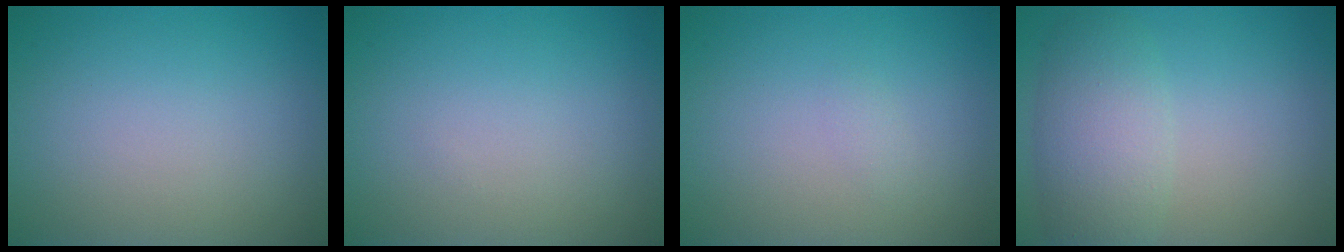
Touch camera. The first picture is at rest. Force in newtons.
{"total": 0.0}
{"total": 0.6, "press": 0.6, "slide": 0.0}
{"total": 4.7, "press": 4.7, "slide": 0.1}